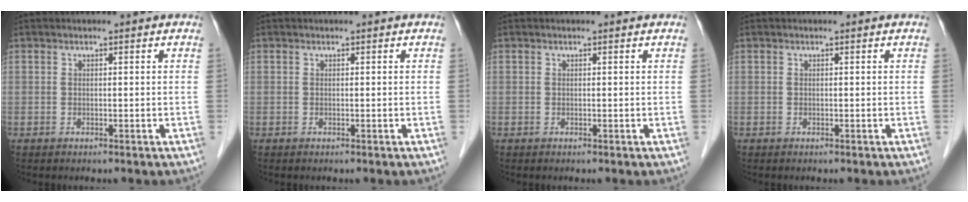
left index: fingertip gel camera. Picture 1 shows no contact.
{"total": 0.0}
{"total": 0.0}
{"total": 0.0}